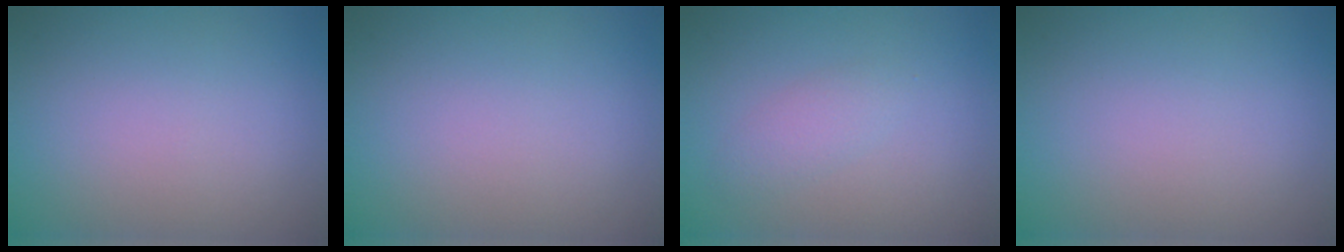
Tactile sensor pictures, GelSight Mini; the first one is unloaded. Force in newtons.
{"total": 0.0}
{"total": 1.7, "press": 1.7, "slide": 0.0}
{"total": 0.0}